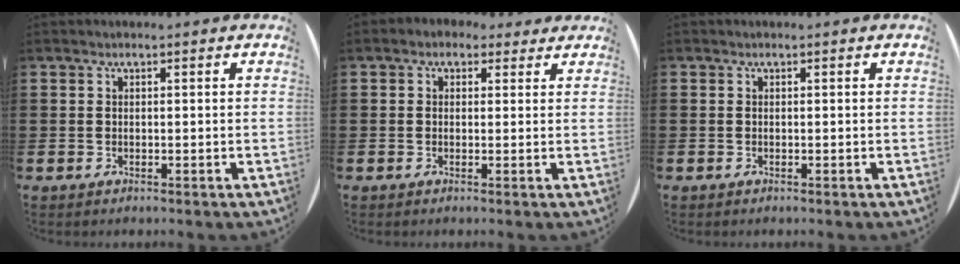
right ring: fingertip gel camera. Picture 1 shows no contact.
{"total": 1.6, "force": [1.0, 1.2, 0.1], "torque": [-0.008, 0.012, 0.018]}
{"total": 0.0}